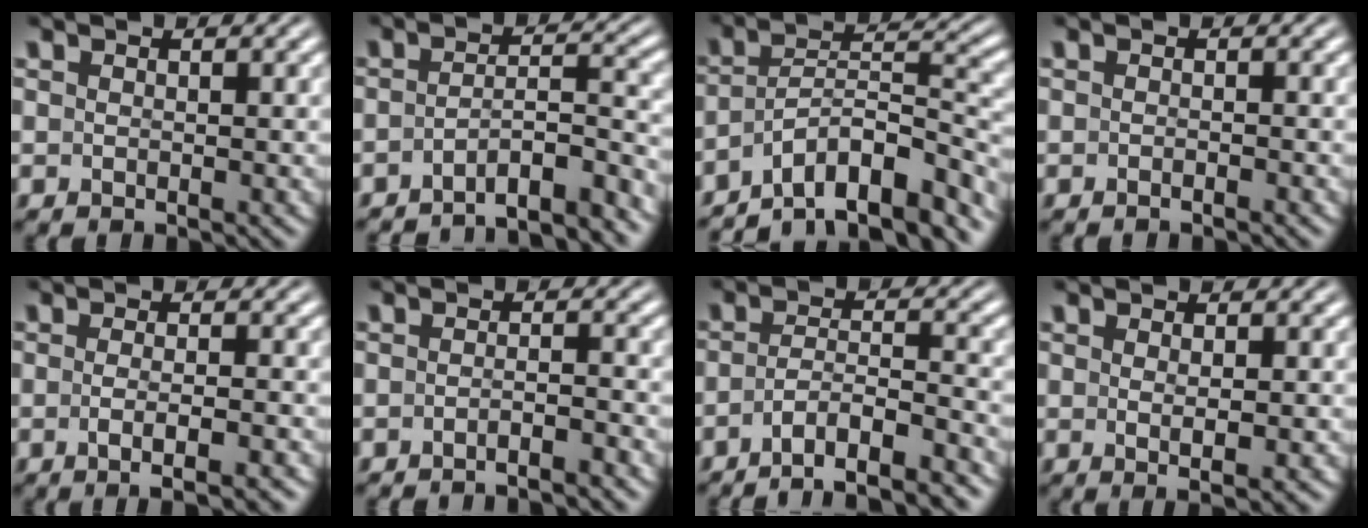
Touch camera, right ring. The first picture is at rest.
{"total": 7.8, "force": [-7.1, 1.7, 2.7], "torque": [-0.035, -0.032, -0.101]}
{"total": 13.4, "force": [-9.6, 6.7, 6.4], "torque": [-0.108, -0.041, -0.141]}
{"total": 0.9, "force": [-0.8, -0.4, 0.2], "torque": [-0.002, 0.001, -0.017]}
{"total": 3.5, "force": [-2.3, -0.3, 2.7], "torque": [-0.044, -0.014, -0.029]}
{"total": 2.9, "force": [-2.8, -0.3, 0.7], "torque": [-0.010, -0.006, -0.045]}
{"total": 7.2, "force": [-5.9, 2.8, 2.9], "torque": [-0.060, -0.035, -0.086]}
{"total": 1.9, "force": [-0.3, -0.5, 1.8], "torque": [-0.033, -0.015, 0.004]}